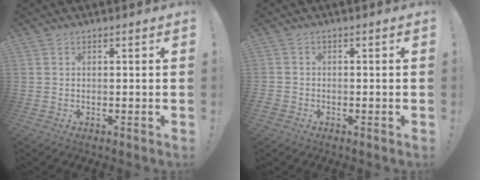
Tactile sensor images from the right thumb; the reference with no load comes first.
{"total": 1.8, "force": [-1.1, 1.3, 0.5], "torque": [-0.007, 0.004, -0.020]}